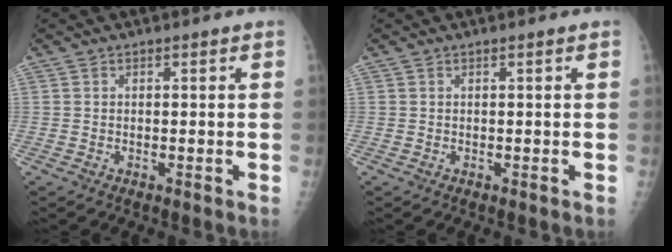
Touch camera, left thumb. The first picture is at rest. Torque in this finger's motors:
{"motor_torque": [0.00, 0.00, -0.01, -0.01, 0.00]}